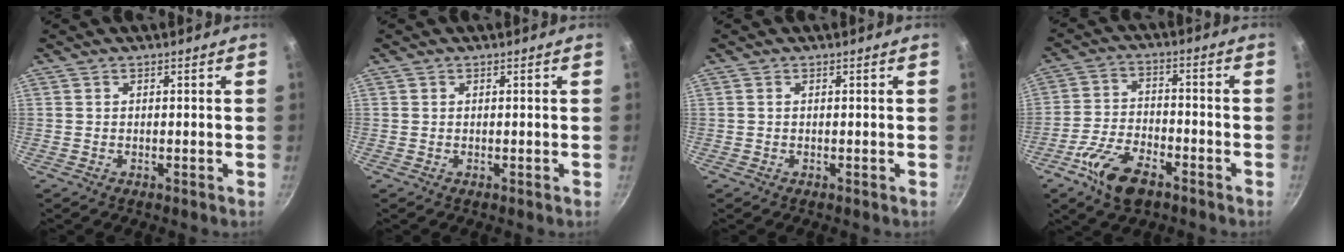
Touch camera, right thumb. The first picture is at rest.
{"total": 0.0}
{"total": 0.0}
{"total": 10.6, "force": [-6.2, 5.1, 7.0], "torque": [-0.130, 0.031, -0.119]}